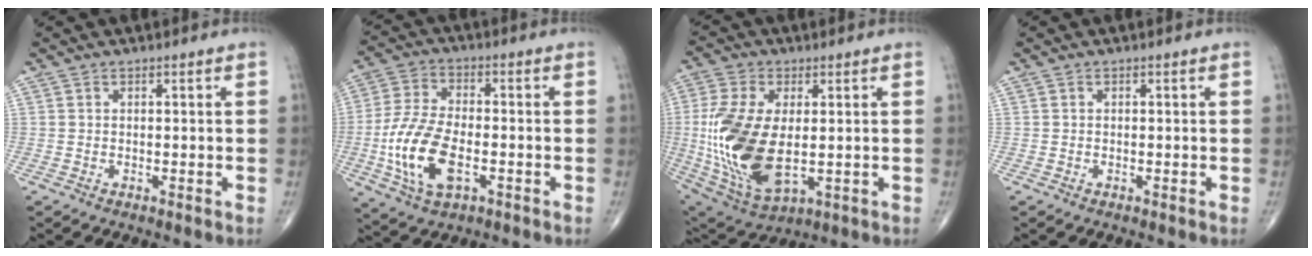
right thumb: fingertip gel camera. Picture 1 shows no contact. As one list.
[{"total": 14.0, "force": [-3.5, 7.1, 11.5], "torque": [-0.239, 0.009, -0.065]}, {"total": 19.2, "force": [-0.7, 10.1, 16.3], "torque": [-0.350, -0.017, 0.004]}, {"total": 0.0}]